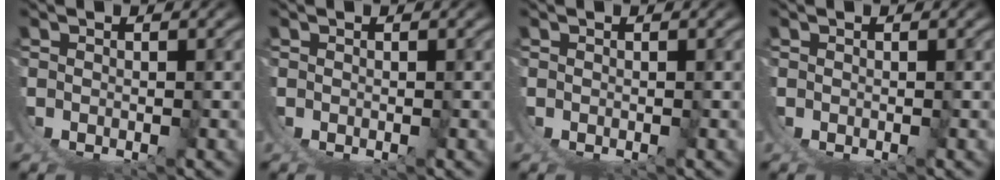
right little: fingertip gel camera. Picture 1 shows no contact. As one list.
[{"total": 0.0}, {"total": 0.0}, {"total": 0.0}]